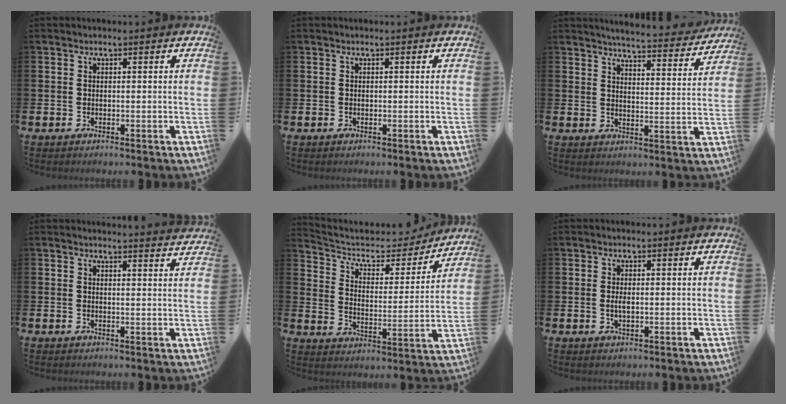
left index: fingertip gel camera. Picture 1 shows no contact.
{"total": 0.0}
{"total": 5.2, "force": [5.1, 0.2, 1.0], "torque": [-0.026, -0.040, 0.085]}
{"total": 2.5, "force": [2.5, -0.2, -0.2], "torque": [0.009, -0.020, 0.043]}
{"total": 6.2, "force": [5.4, 2.6, 1.7], "torque": [-0.061, -0.043, 0.085]}
{"total": 1.3, "force": [0.1, 0.5, 1.2], "torque": [-0.021, 0.002, -0.002]}